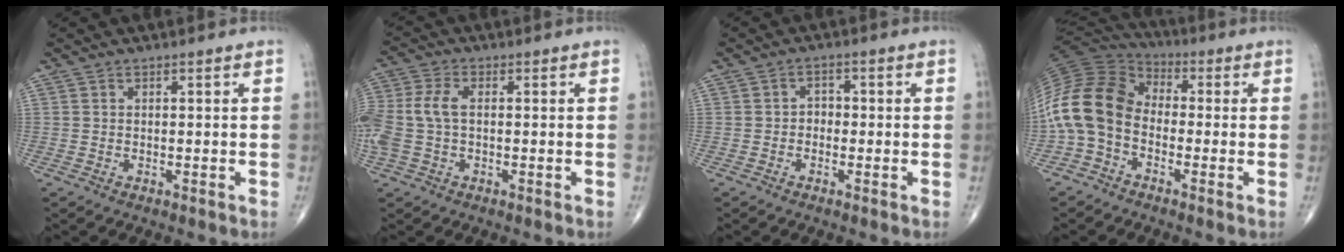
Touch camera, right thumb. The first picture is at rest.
{"total": 9.3, "force": [-0.1, 5.7, 7.3], "torque": [-0.198, 0.017, -0.001]}
{"total": 2.2, "force": [-0.6, 1.8, 1.0], "torque": [0.002, 0.010, -0.018]}
{"total": 14.5, "force": [-3.1, 10.3, 9.7], "torque": [-0.193, 0.054, -0.077]}